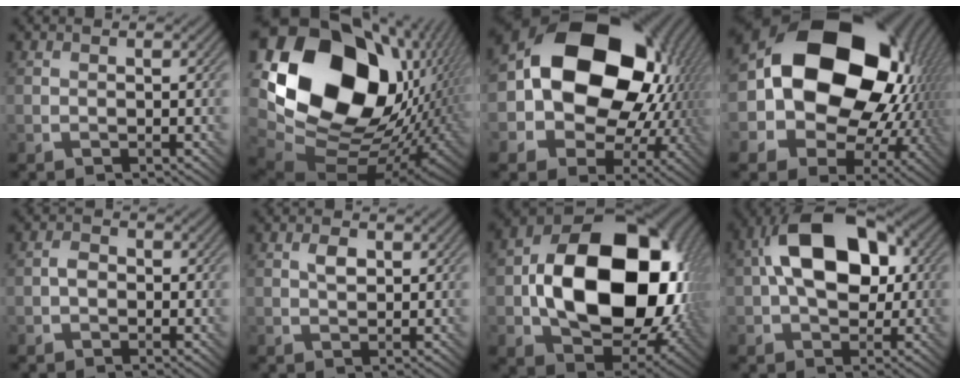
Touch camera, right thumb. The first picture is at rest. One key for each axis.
{"total": 21.9, "fx": 5.2, "fy": 15.9, "fz": 14.1, "tx": -0.316, "ty": -0.028, "tz": 0.126}
{"total": 19.6, "fx": 2.5, "fy": 15.1, "fz": 12.2, "tx": -0.219, "ty": -0.024, "tz": 0.051}
{"total": 21.5, "fx": 3.3, "fy": 16.4, "fz": 13.4, "tx": -0.260, "ty": -0.026, "tz": 0.078}
{"total": 2.0, "fx": -0.5, "fy": 1.5, "fz": 1.3, "tx": -0.022, "ty": 0.001, "tz": -0.016}
{"total": 1.9, "fx": 0.6, "fy": 1.1, "fz": 1.4, "tx": -0.026, "ty": 0.001, "tz": 0.010}
{"total": 18.6, "fx": 0.2, "fy": 13.1, "fz": 13.2, "tx": -0.233, "ty": -0.028, "tz": 0.026}
{"total": 13.5, "fx": 1.3, "fy": 8.5, "fz": 10.4, "tx": -0.179, "ty": 0.030, "tz": 0.005}